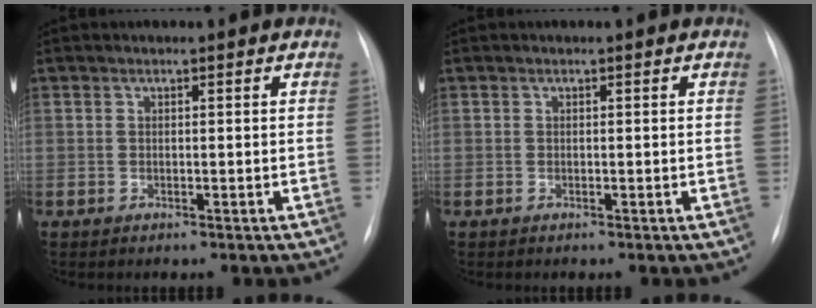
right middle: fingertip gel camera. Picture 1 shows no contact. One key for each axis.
{"total": 0.0}